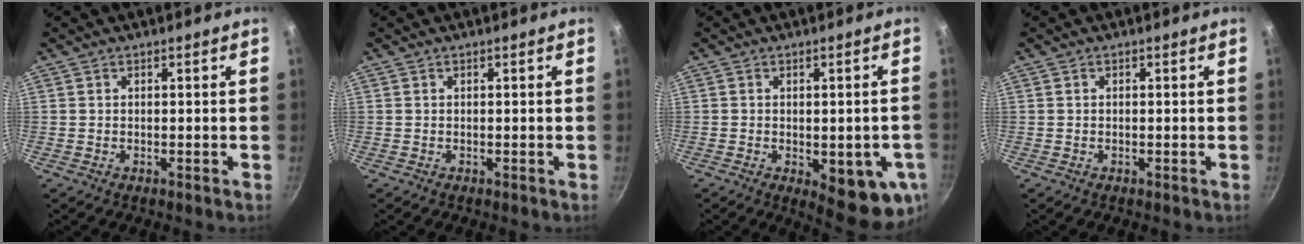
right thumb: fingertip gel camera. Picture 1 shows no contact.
{"total": 0.0}
{"total": 12.2, "force": [-3.4, 4.9, 10.7], "torque": [-0.099, -0.011, -0.035]}
{"total": 0.0}